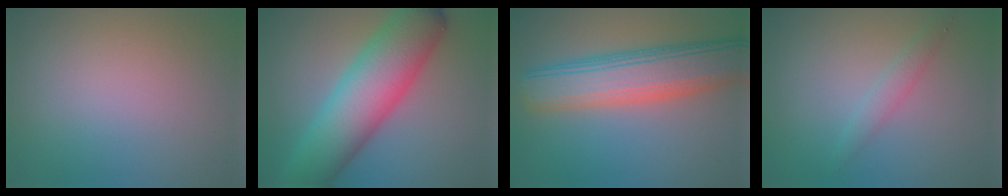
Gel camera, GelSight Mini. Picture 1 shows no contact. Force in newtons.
{"total": 11.1, "press": 11.1, "slide": 0.3}
{"total": 8.6, "press": 8.6, "slide": 0.6}
{"total": 1.6, "press": 1.6, "slide": 0.0}